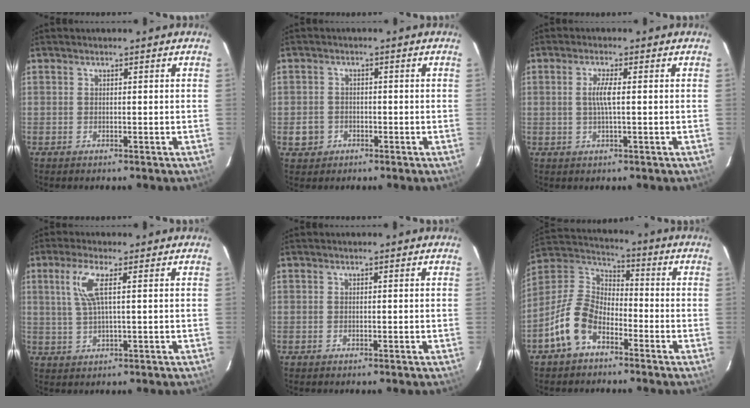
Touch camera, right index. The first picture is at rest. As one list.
[{"total": 3.5, "force": [-1.3, 3.2, 0.6], "torque": [-0.019, 0.007, -0.019]}, {"total": 3.0, "force": [0.1, 0.0, 3.0], "torque": [-0.061, 0.000, 0.002]}, {"total": 5.4, "force": [1.7, 0.5, 5.1], "torque": [-0.107, 0.003, 0.038]}, {"total": 0.0}, {"total": 11.5, "force": [-6.3, 6.7, 6.9], "torque": [-0.150, 0.018, -0.124]}]